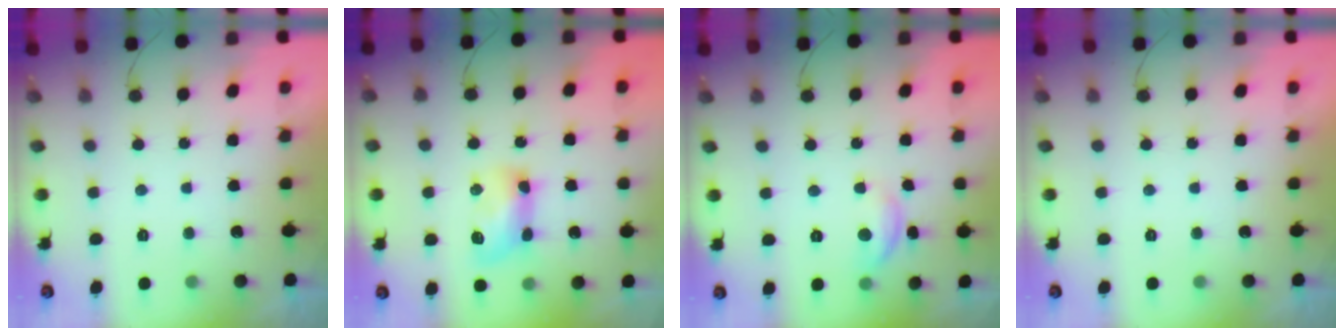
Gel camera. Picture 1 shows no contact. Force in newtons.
{"total": 9.7, "press": 9.7, "slide": 0.8}
{"total": 7.8, "press": 7.8, "slide": 0.5}
{"total": 0.0}